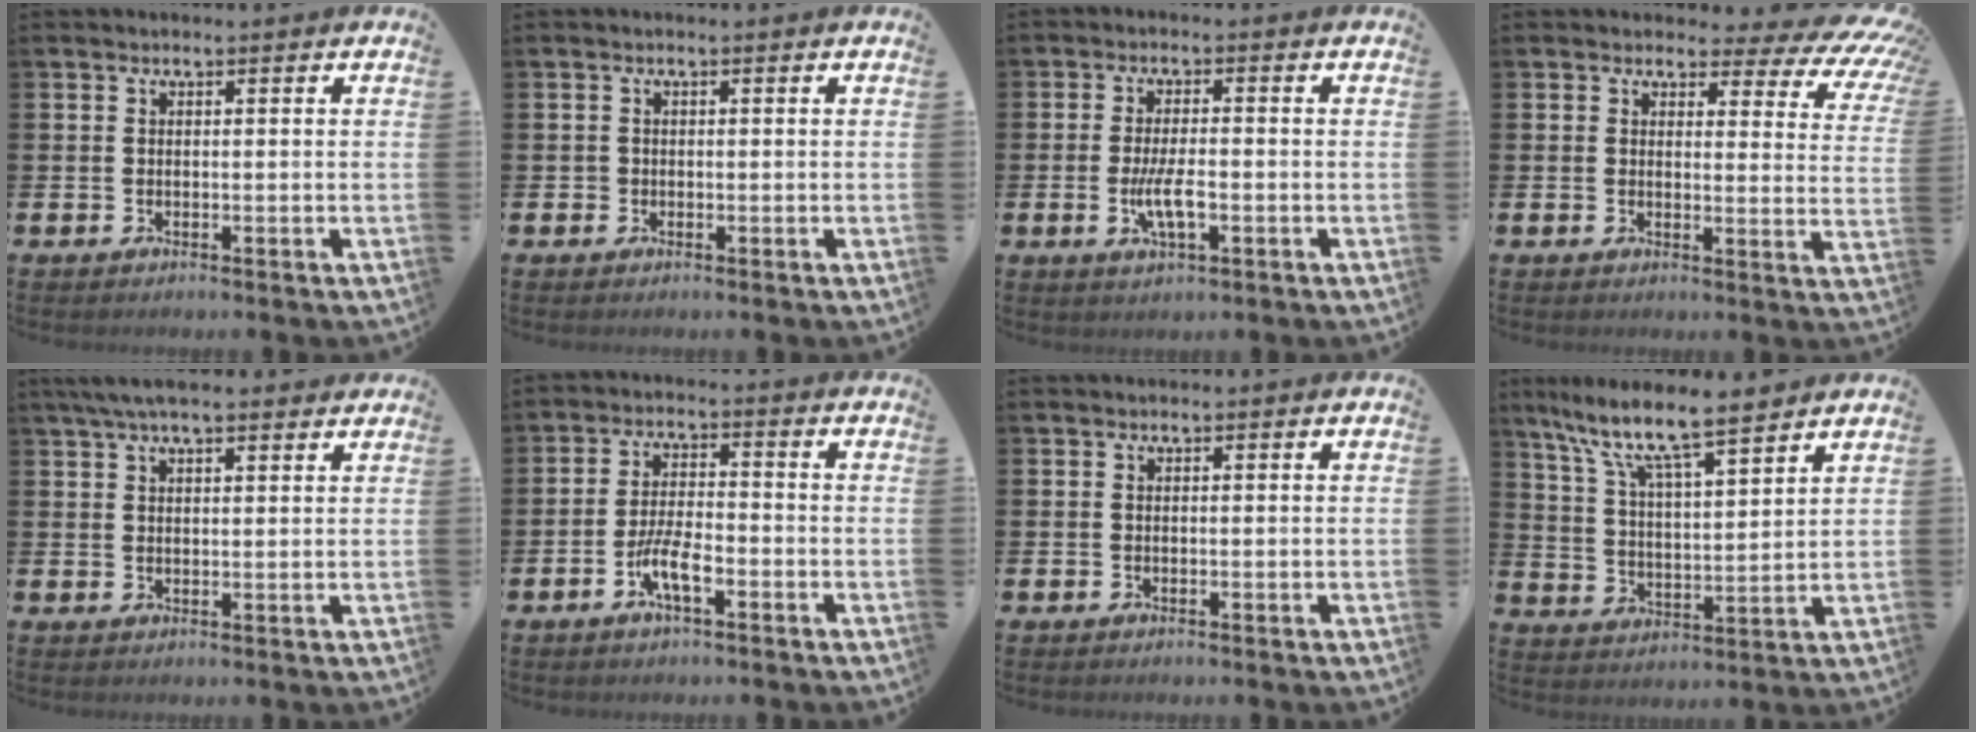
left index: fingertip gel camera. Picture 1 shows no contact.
{"total": 0.7, "force": [-0.2, 0.7, 0.0], "torque": [0.001, 0.004, -0.006]}
{"total": 4.5, "force": [-1.1, 1.6, 4.1], "torque": [-0.081, -0.002, -0.023]}
{"total": 3.6, "force": [2.7, 1.9, 1.5], "torque": [-0.019, -0.033, 0.036]}
{"total": 5.0, "force": [4.1, 1.2, 2.6], "torque": [-0.056, -0.004, 0.074]}
{"total": 4.9, "force": [-2.2, 1.6, 4.1], "torque": [-0.092, 0.004, -0.045]}
{"total": 0.0}
{"total": 9.3, "force": [8.1, 1.6, 4.2], "torque": [-0.109, -0.051, 0.138]}